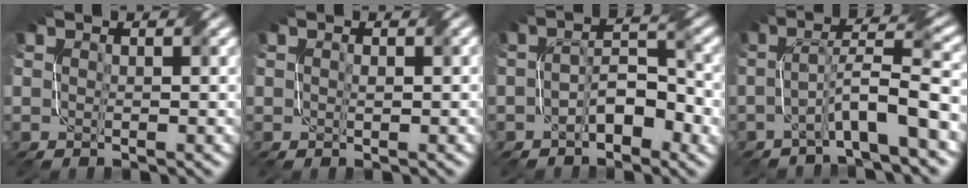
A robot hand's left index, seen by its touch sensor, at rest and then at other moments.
{"total": 0.7, "force": [0.1, 0.3, 0.6], "torque": [-0.010, 0.002, 0.002]}
{"total": 4.0, "force": [-1.8, 2.0, 3.0], "torque": [-0.048, 0.013, -0.030]}
{"total": 5.8, "force": [-2.7, 0.6, 5.1], "torque": [-0.089, 0.023, -0.053]}